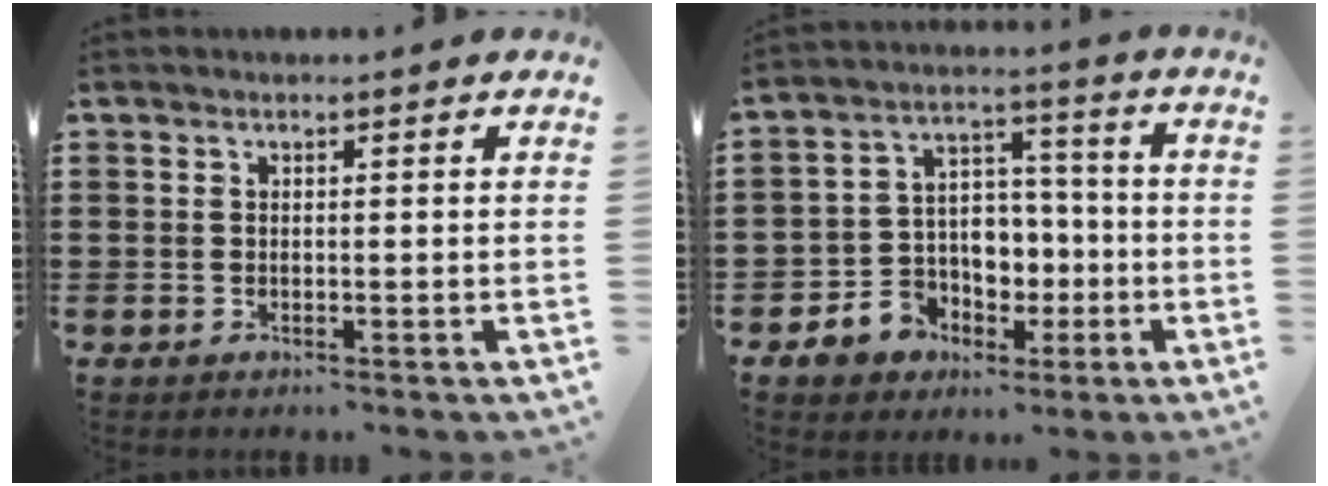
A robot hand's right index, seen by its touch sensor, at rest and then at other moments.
{"total": 7.7, "force": [-2.0, 7.3, 1.6], "torque": [-0.057, 0.012, -0.023]}